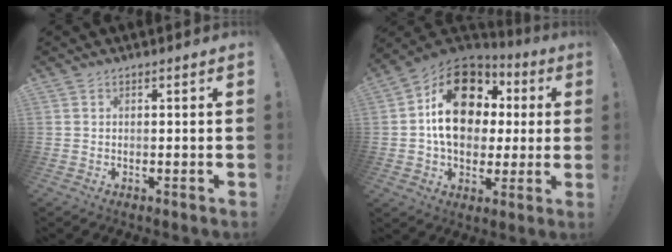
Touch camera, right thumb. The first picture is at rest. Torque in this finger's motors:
{"motor_torque": [2.11, 2.90, 1.44, -0.40, 0.34]}